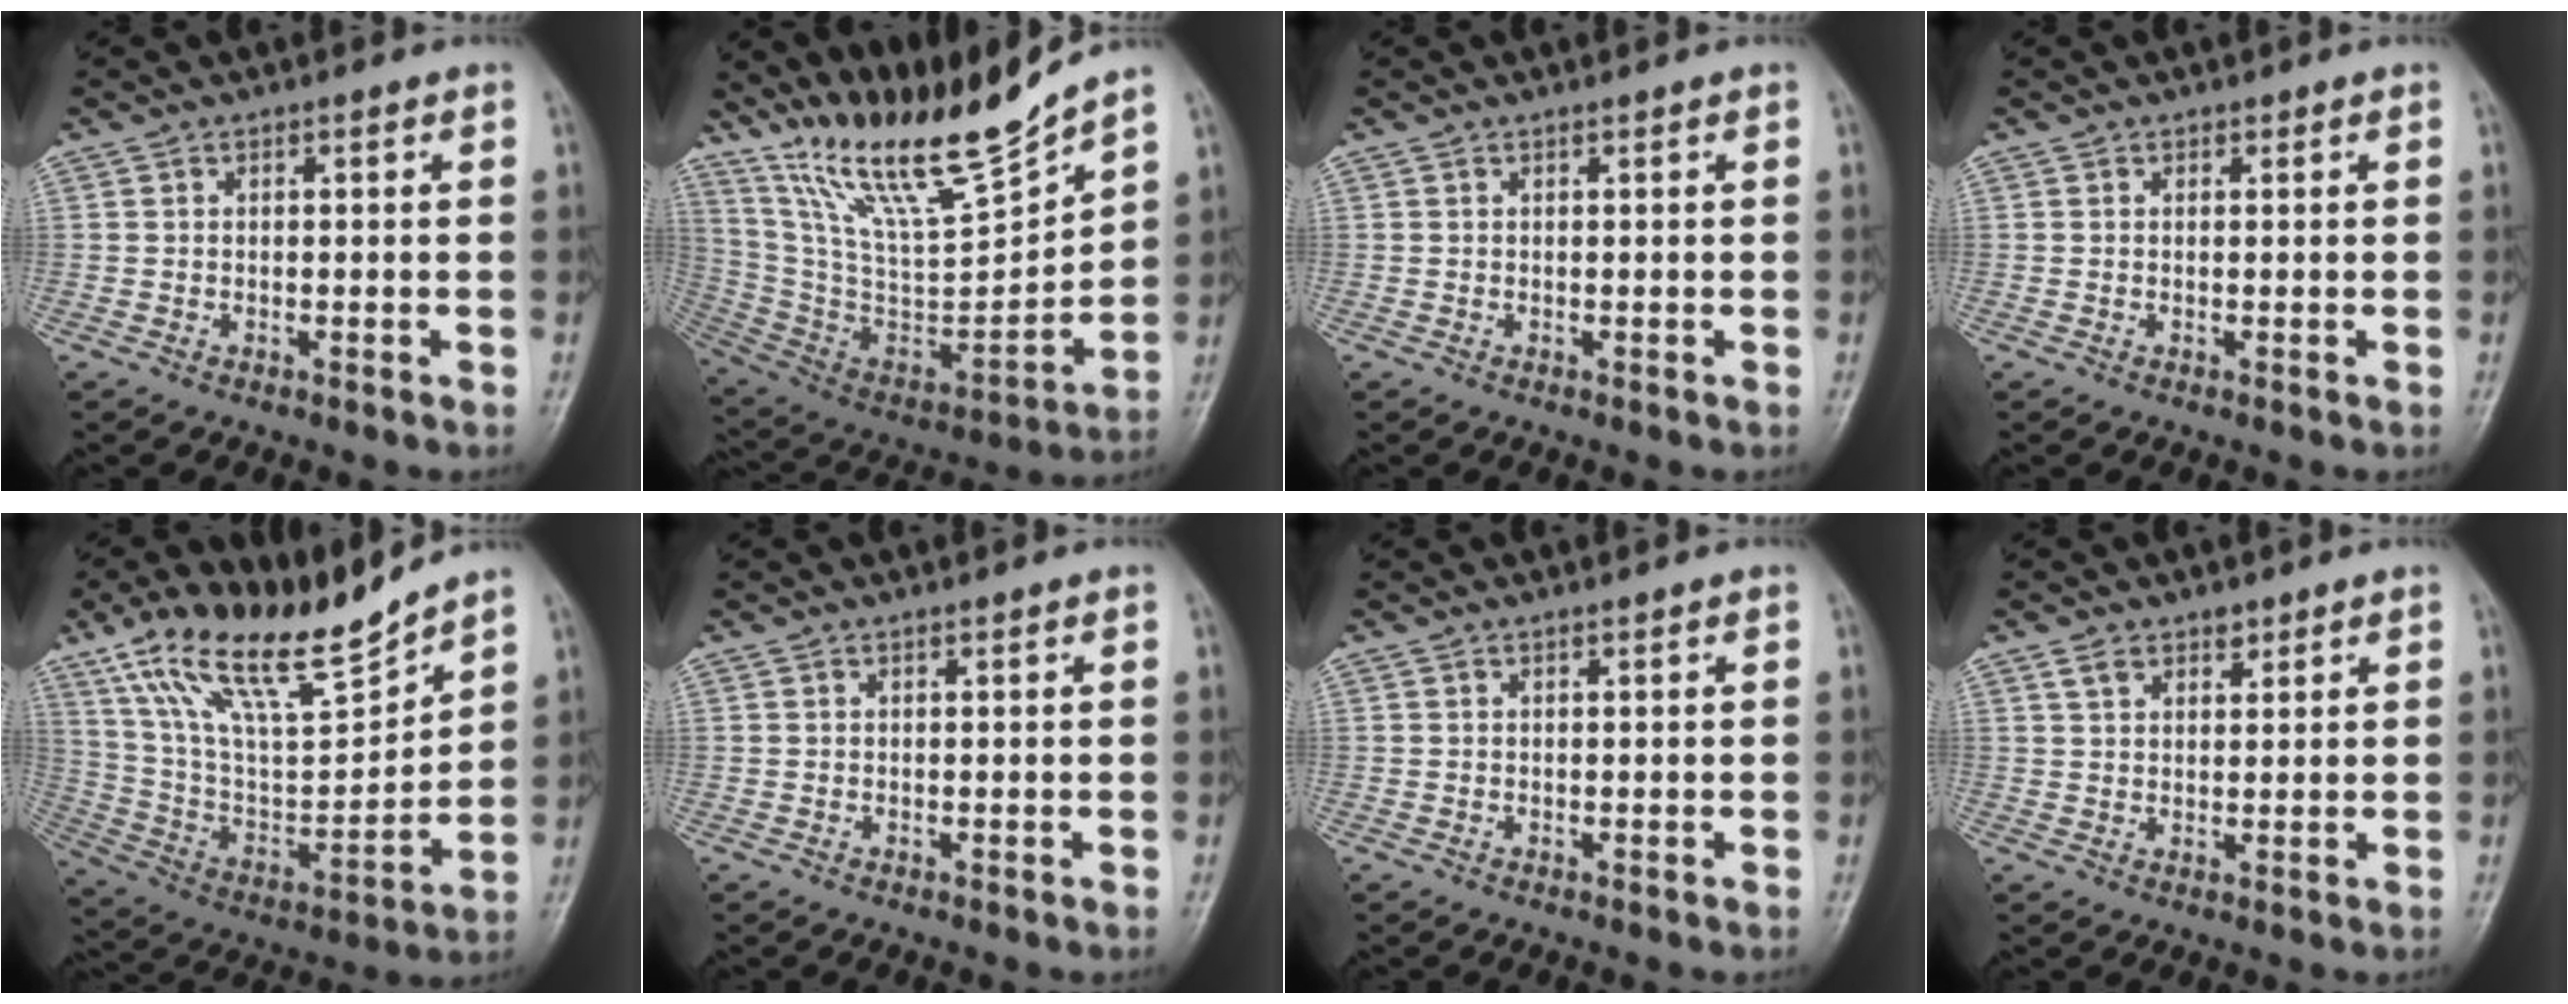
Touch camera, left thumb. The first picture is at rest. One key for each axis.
{"total": 20.3, "fx": 17.0, "fy": 2.0, "fz": 11.0, "tx": -0.163, "ty": -0.095, "tz": 0.322}
{"total": 0.0}
{"total": 0.0}
{"total": 19.7, "fx": 15.5, "fy": 4.6, "fz": 11.2, "tx": -0.169, "ty": -0.070, "tz": 0.292}
{"total": 0.0}
{"total": 0.0}
{"total": 3.5, "fx": 2.4, "fy": 2.1, "fz": 1.4, "tx": -0.010, "ty": -0.011, "tz": 0.044}